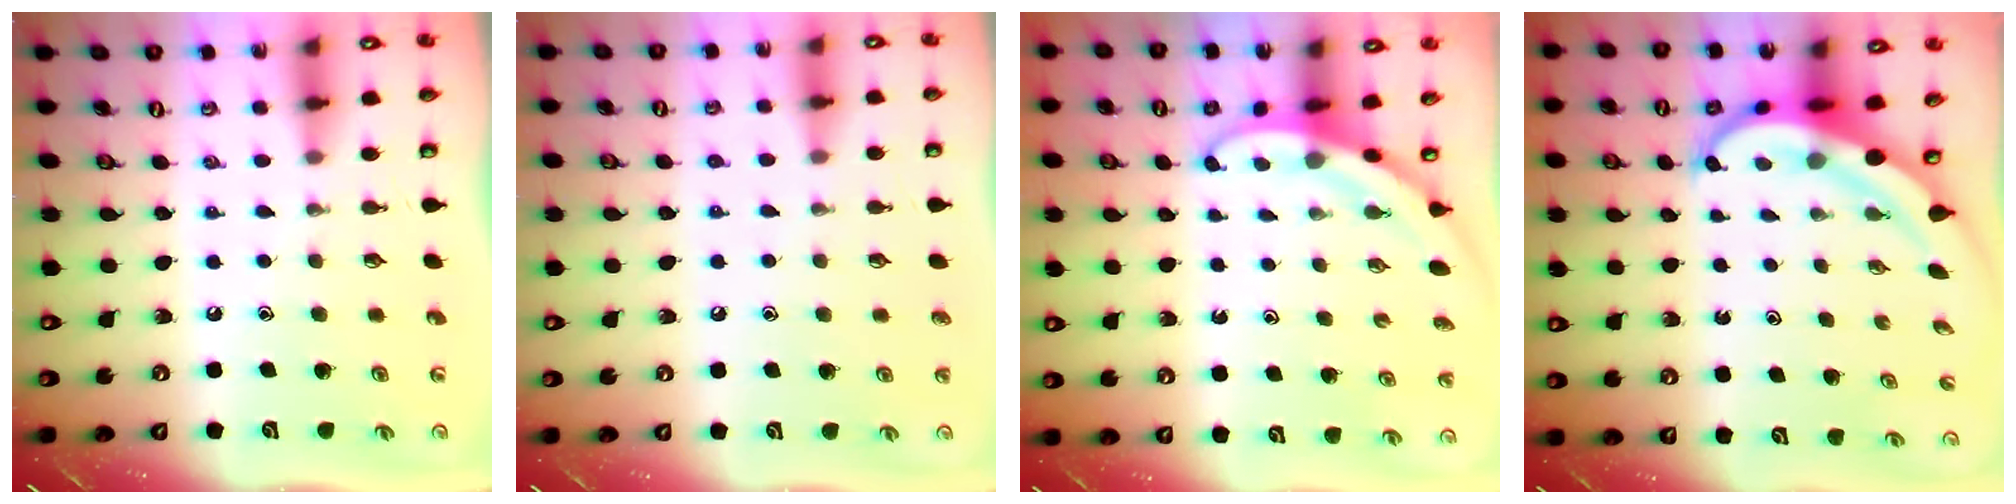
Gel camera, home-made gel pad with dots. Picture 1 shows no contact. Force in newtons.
{"total": 3.5, "press": 3.5, "slide": 0.4}
{"total": 3.3, "press": 3.3, "slide": 0.1}
{"total": 5.7, "press": 5.5, "slide": 1.6}